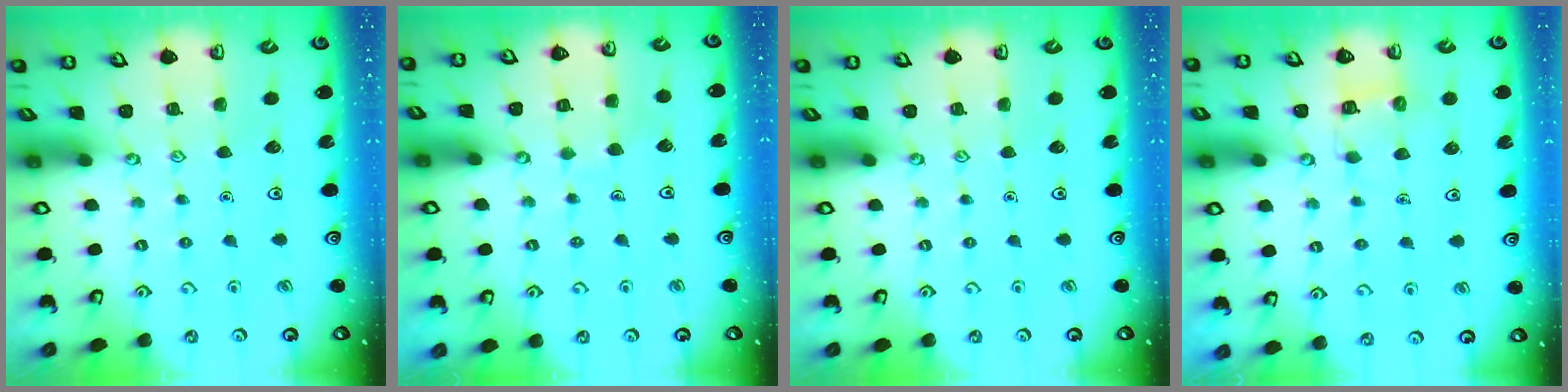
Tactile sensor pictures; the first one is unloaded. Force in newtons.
{"total": 3.8, "press": 3.8, "slide": 0.3}
{"total": 0.0}
{"total": 4.8, "press": 4.8, "slide": 0.5}